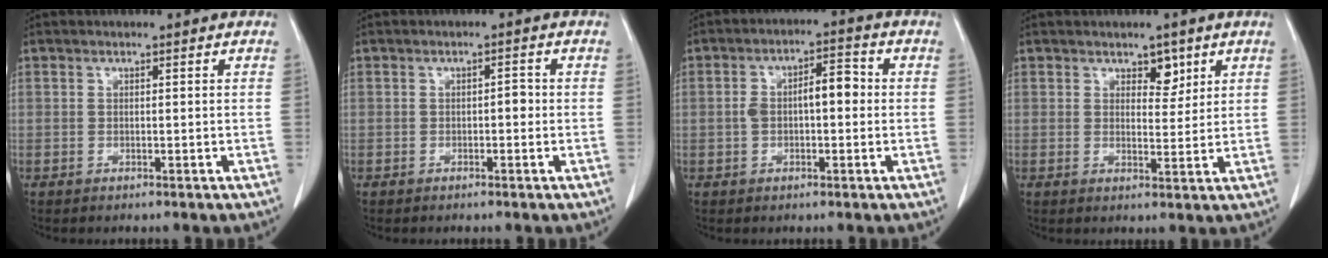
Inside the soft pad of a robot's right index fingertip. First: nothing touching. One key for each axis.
{"total": 1.4, "fx": -0.3, "fy": 0.6, "fz": 1.2, "tx": -0.013, "ty": 0.005, "tz": -0.005}
{"total": 6.3, "fx": 0.0, "fy": 2.6, "fz": 5.7, "tx": -0.109, "ty": 0.032, "tz": -0.001}
{"total": 3.2, "fx": 2.0, "fy": 1.7, "fz": 1.8, "tx": -0.019, "ty": -0.003, "tz": 0.032}